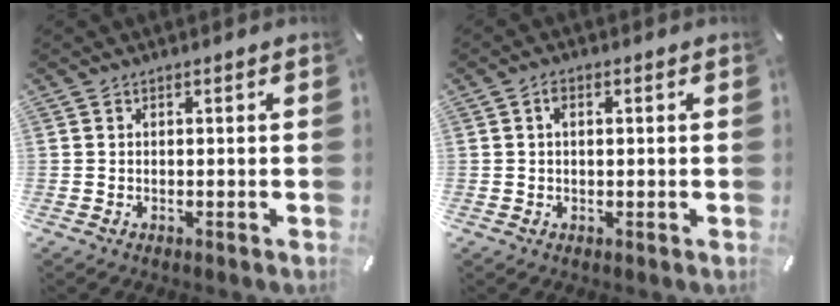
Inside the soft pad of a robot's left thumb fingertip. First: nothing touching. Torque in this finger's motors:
{"motor_torque": [-0.09, -0.32, 0.04, 0.09, -0.01]}